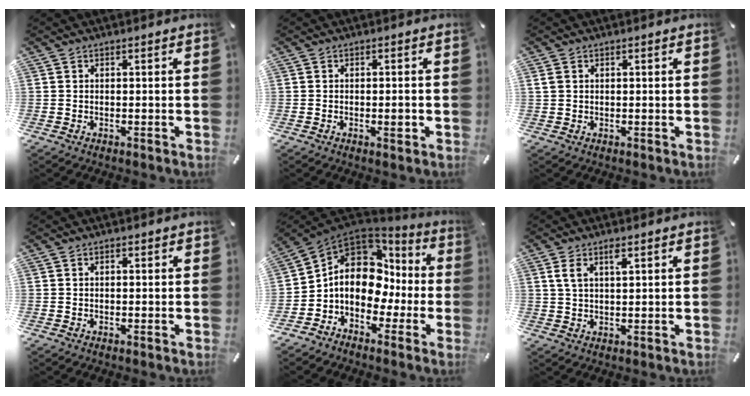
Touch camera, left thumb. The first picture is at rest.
{"total": 2.2, "force": [-0.6, 0.8, 2.0], "torque": [-0.034, 0.001, -0.010]}
{"total": 1.4, "force": [0.5, 1.1, 0.7], "torque": [-0.015, 0.004, 0.009]}
{"total": 0.8, "force": [0.2, 0.6, 0.4], "torque": [-0.009, 0.005, 0.002]}
{"total": 12.6, "force": [0.7, 10.1, 7.5], "torque": [-0.146, -0.012, 0.010]}
{"total": 4.1, "force": [2.0, 1.7, 3.2], "torque": [-0.076, 0.002, 0.032]}